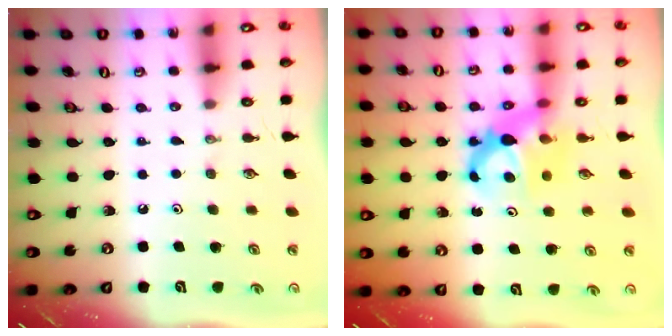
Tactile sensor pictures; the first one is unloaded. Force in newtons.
{"total": 6.7, "press": 6.7, "slide": 0.4}